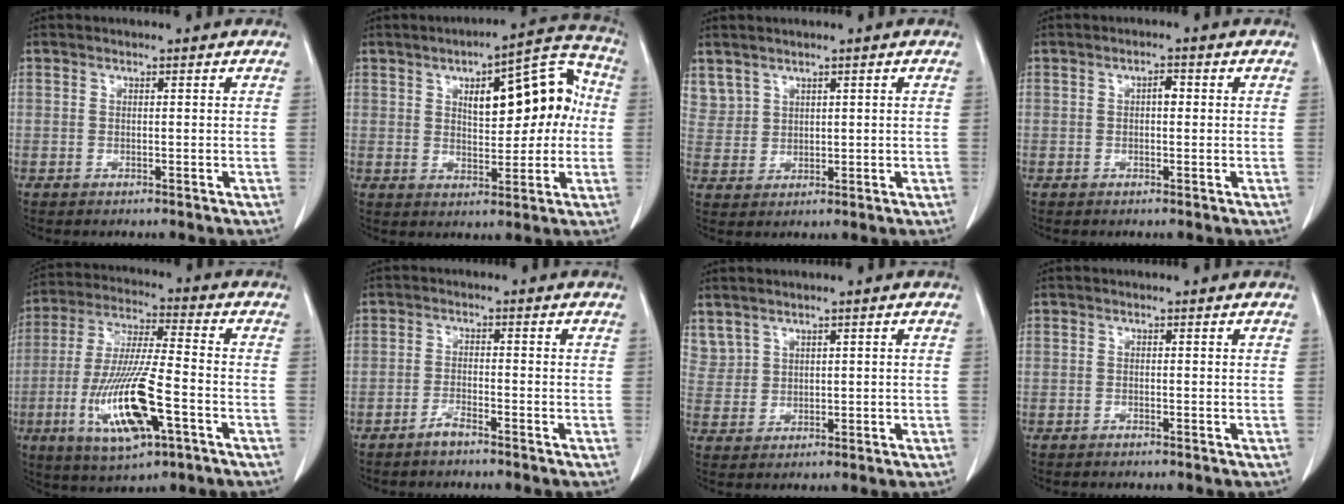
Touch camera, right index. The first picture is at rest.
{"total": 13.4, "force": [2.3, 5.3, 12.0], "torque": [-0.153, 0.044, 0.038]}
{"total": 4.5, "force": [3.2, 3.2, 0.6], "torque": [-0.014, 0.007, 0.075]}
{"total": 1.6, "force": [0.1, 0.7, 1.4], "torque": [-0.018, 0.005, 0.001]}
{"total": 15.4, "force": [-5.4, 2.6, 14.2], "torque": [-0.291, -0.020, -0.091]}
{"total": 2.0, "force": [-1.7, 0.2, 1.0], "torque": [-0.024, 0.000, -0.032]}
{"total": 3.8, "force": [2.8, 2.4, 0.6], "torque": [-0.013, 0.007, 0.069]}
{"total": 0.0}